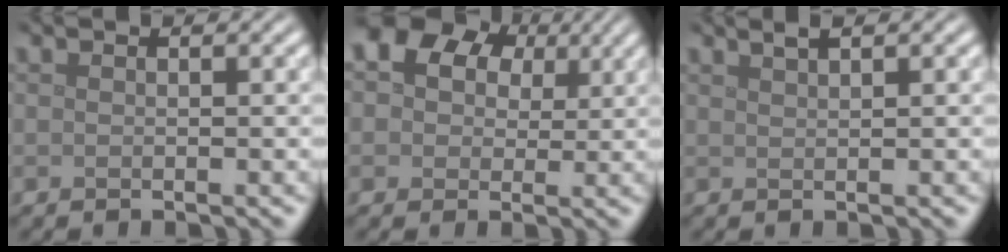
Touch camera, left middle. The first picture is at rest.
{"total": 11.2, "force": [4.8, 8.5, 5.4], "torque": [-0.093, 0.041, 0.053]}
{"total": 1.4, "force": [1.0, 0.4, 0.9], "torque": [-0.009, 0.003, 0.014]}